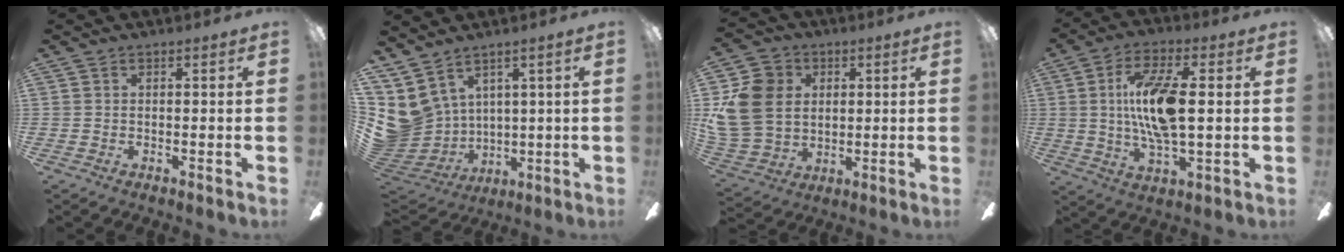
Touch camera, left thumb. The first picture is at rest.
{"total": 9.4, "force": [4.8, 7.5, 3.2], "torque": [-0.120, -0.043, 0.102]}
{"total": 15.0, "force": [2.9, 12.7, 7.3], "torque": [-0.188, 0.012, 0.059]}
{"total": 14.3, "force": [1.6, 5.4, 13.1], "torque": [-0.264, 0.002, 0.024]}